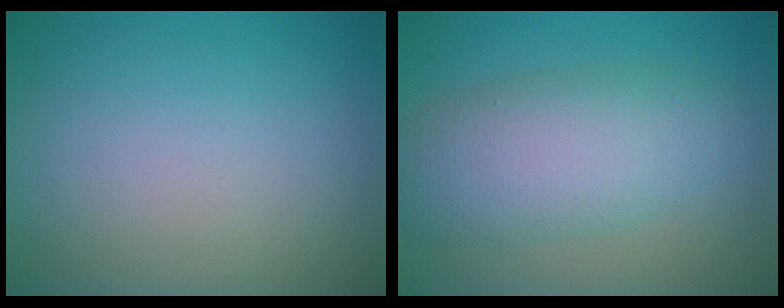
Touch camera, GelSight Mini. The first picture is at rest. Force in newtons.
{"total": 6.7, "press": 6.7, "slide": 0.1}